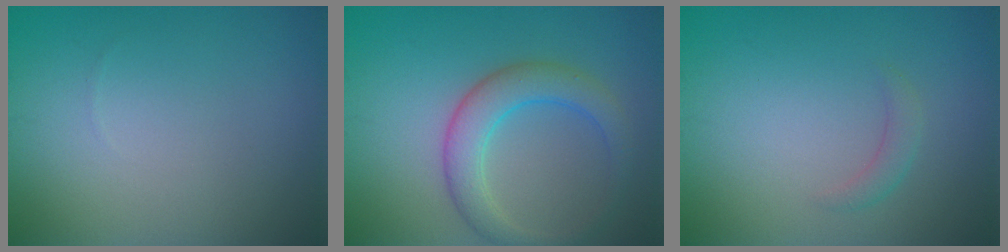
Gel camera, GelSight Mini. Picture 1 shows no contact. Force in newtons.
{"total": 4.3, "press": 4.3, "slide": 0.3}
{"total": 1.2, "press": 1.2, "slide": 0.1}